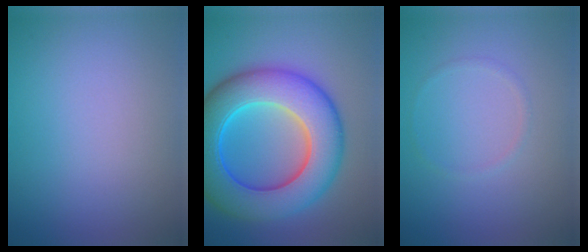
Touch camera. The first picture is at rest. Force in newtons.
{"total": 11.9, "press": 11.9, "slide": 0.0}
{"total": 0.6, "press": 0.6, "slide": 0.1}